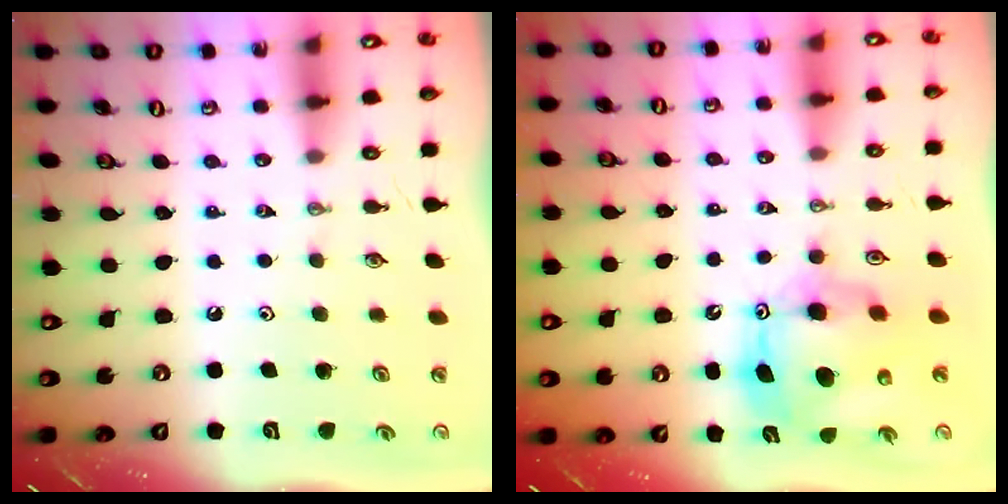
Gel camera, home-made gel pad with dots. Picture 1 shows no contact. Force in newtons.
{"total": 12.5, "press": 12.5, "slide": 1.1}